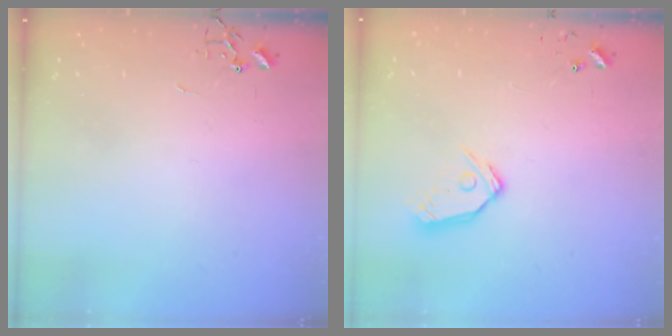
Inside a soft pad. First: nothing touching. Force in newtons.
{"total": 10.1, "press": 10.1, "slide": 1.2}